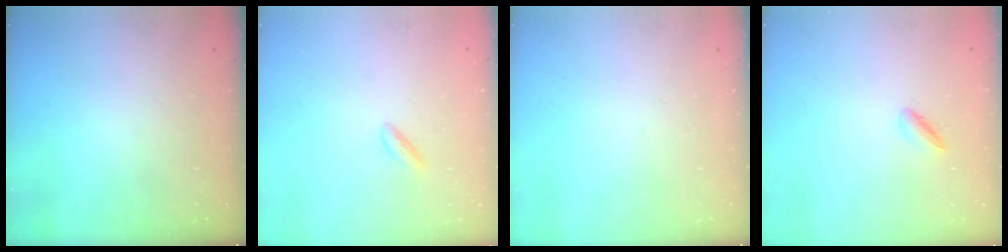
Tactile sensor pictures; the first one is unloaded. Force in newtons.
{"total": 2.3, "press": 2.0, "slide": 1.0}
{"total": 0.0}
{"total": 2.8, "press": 2.8, "slide": 0.6}